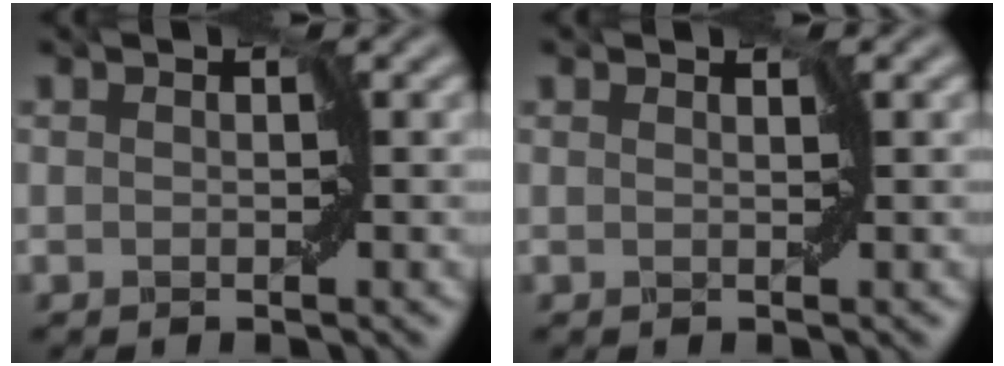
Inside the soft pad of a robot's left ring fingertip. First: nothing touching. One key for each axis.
{"total": 0.0}